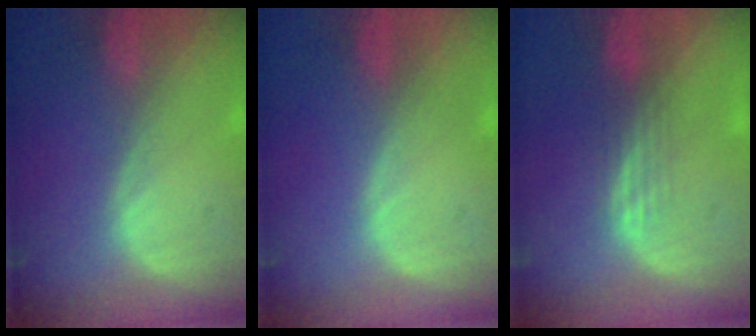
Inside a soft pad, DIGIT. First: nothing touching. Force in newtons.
{"total": 0.0}
{"total": 3.0, "press": 2.5, "slide": 1.6}